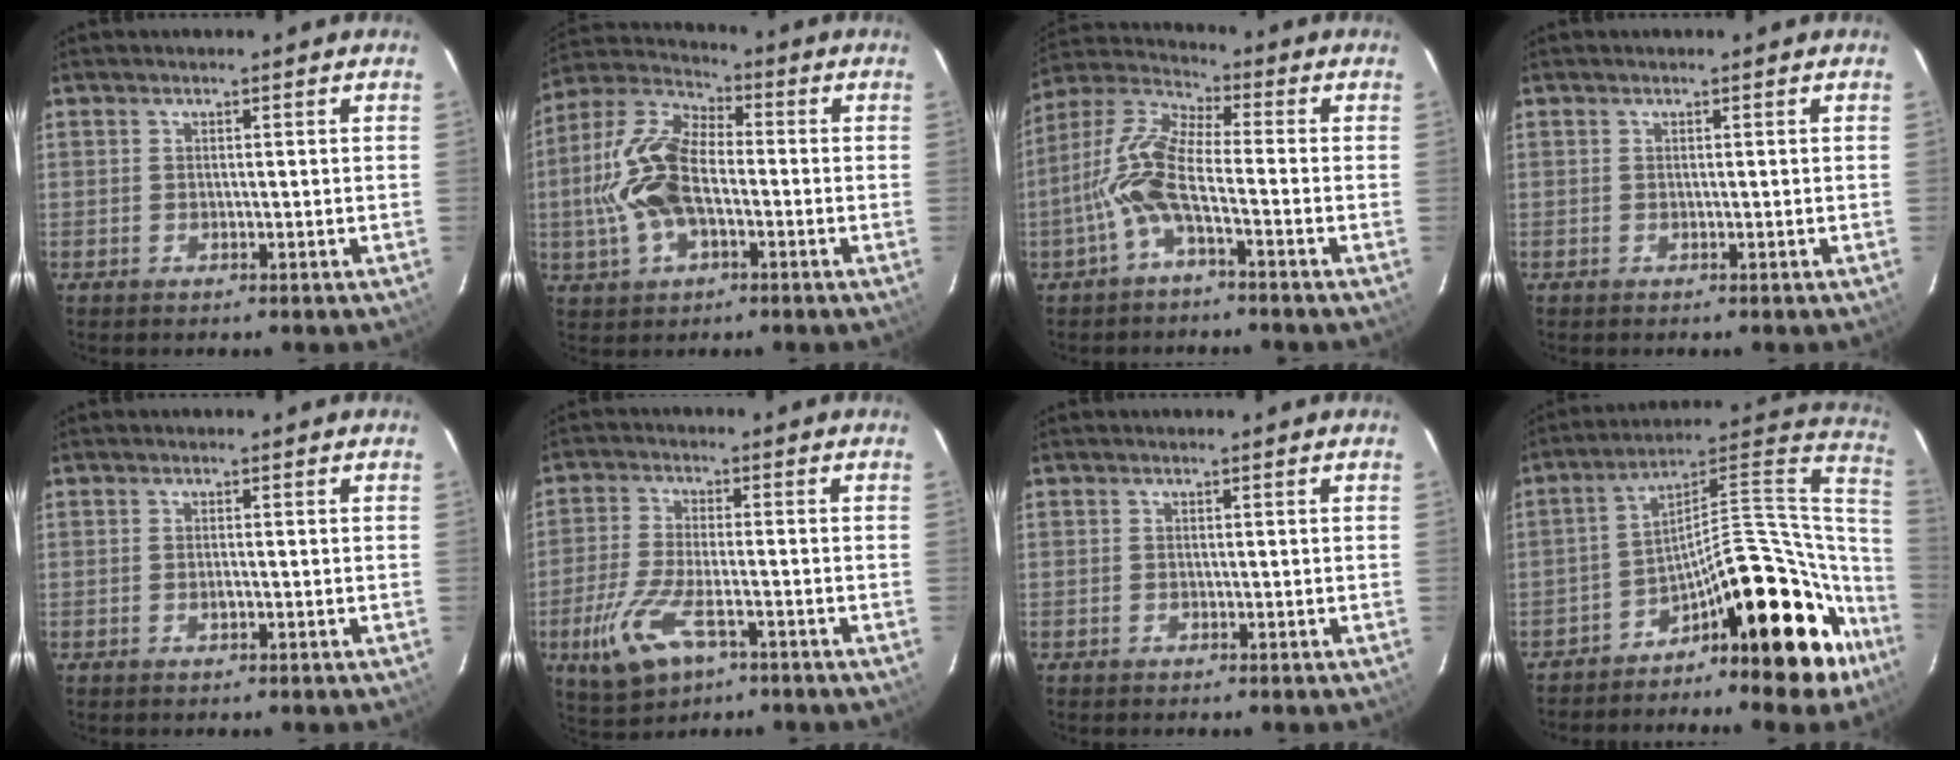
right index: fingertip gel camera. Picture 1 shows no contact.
{"total": 14.5, "force": [-2.3, 8.0, 11.9], "torque": [-0.261, 0.013, -0.046]}
{"total": 9.7, "force": [-3.3, 2.4, 8.9], "torque": [-0.202, 0.010, -0.070]}
{"total": 0.0}
{"total": 0.8, "force": [-0.3, 0.4, 0.6], "torque": [-0.011, 0.000, -0.005]}
{"total": 10.3, "force": [-4.9, 4.3, 8.0], "torque": [-0.185, -0.017, -0.087]}
{"total": 0.6, "force": [-0.3, 0.5, -0.1], "torque": [0.002, 0.001, -0.006]}
{"total": 20.9, "force": [-14.9, 7.8, 12.4], "torque": [-0.143, 0.068, -0.227]}